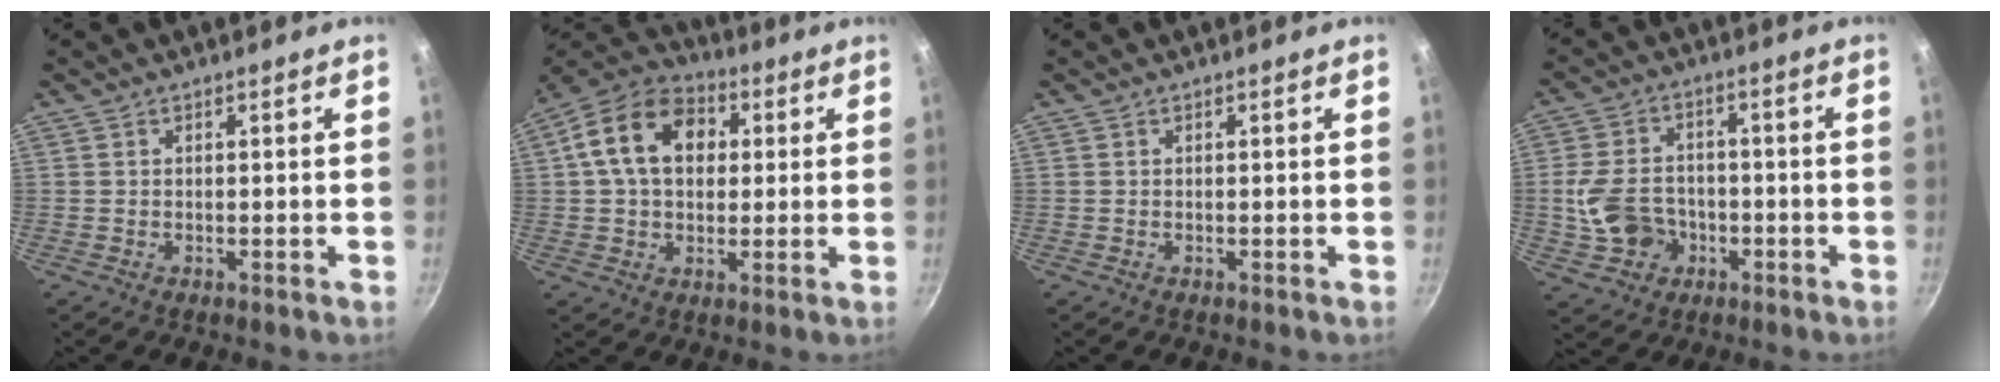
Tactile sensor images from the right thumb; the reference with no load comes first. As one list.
[{"total": 15.4, "force": [3.1, 11.2, 10.1], "torque": [-0.148, 0.025, 0.036]}, {"total": 0.0}, {"total": 10.6, "force": [-2.1, 8.5, 5.9], "torque": [-0.097, 0.022, -0.033]}]